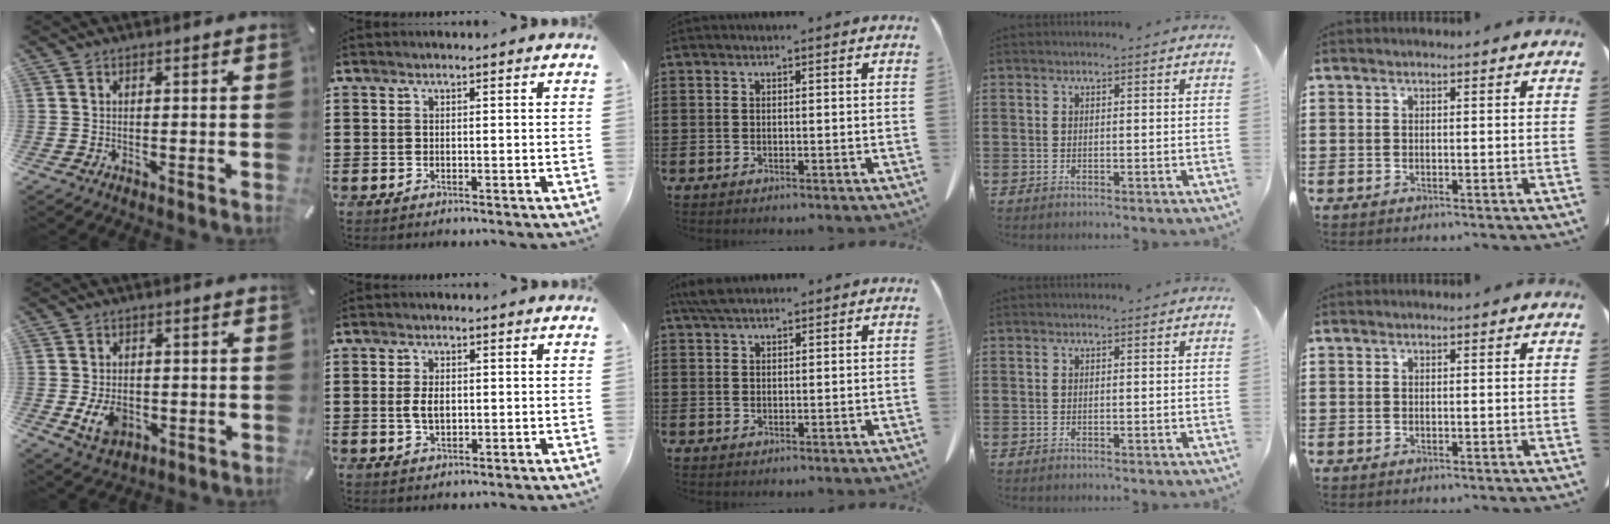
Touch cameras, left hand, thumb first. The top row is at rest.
{"thumb": {"total": 6.6, "force": [-1.1, 4.8, 4.4], "torque": [-0.085, -0.006, -0.021]}, "index": {"total": 3.1, "force": [0.0, 1.8, 2.5], "torque": [-0.060, 0.003, -0.003]}, "middle": {"total": 3.4, "force": [2.6, 1.0, 2.0], "torque": [-0.047, 0.004, 0.050]}}